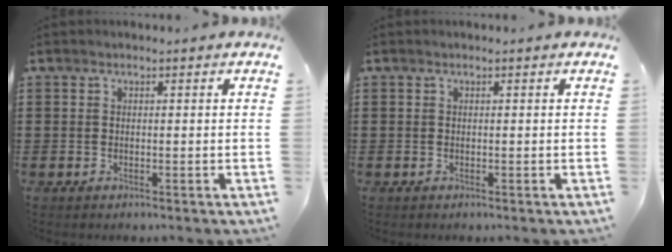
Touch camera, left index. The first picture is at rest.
{"total": 0.0}